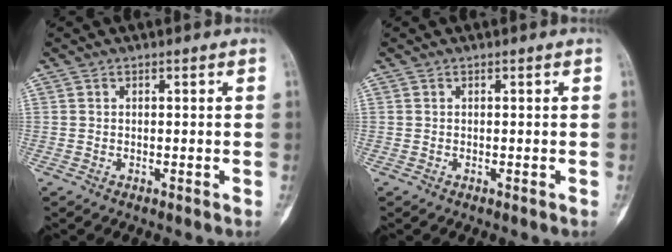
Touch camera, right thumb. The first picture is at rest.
{"total": 0.0}